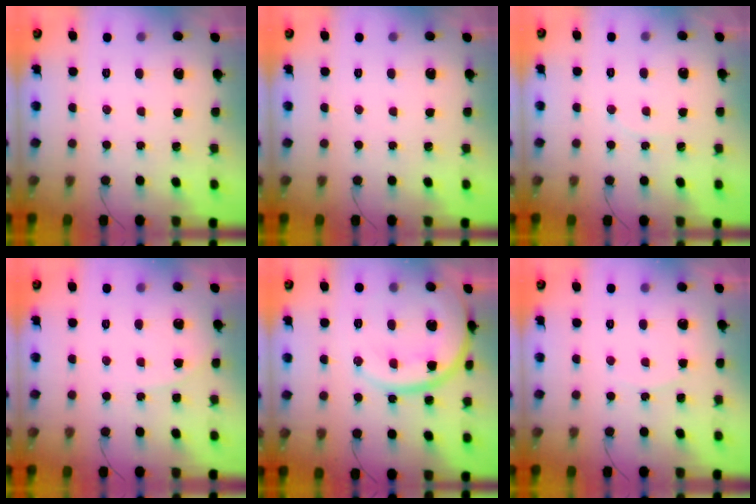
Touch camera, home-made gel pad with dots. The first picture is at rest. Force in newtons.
{"total": 0.0}
{"total": 3.6, "press": 3.6, "slide": 0.5}
{"total": 5.7, "press": 5.7, "slide": 0.4}
{"total": 17.0, "press": 16.8, "slide": 2.1}
{"total": 3.5, "press": 3.4, "slide": 0.5}